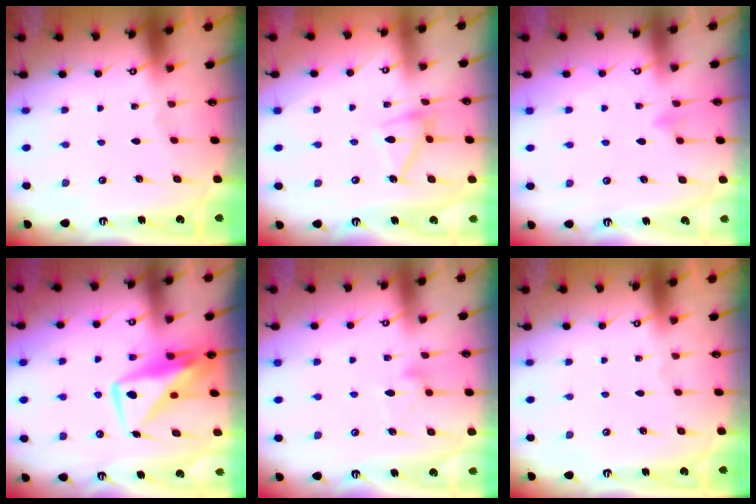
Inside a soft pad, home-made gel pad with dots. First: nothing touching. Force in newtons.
{"total": 12.3, "press": 12.3, "slide": 0.4}
{"total": 4.0, "press": 3.9, "slide": 0.4}
{"total": 10.7, "press": 10.7, "slide": 0.9}
{"total": 11.3, "press": 11.2, "slide": 0.6}
{"total": 0.0}